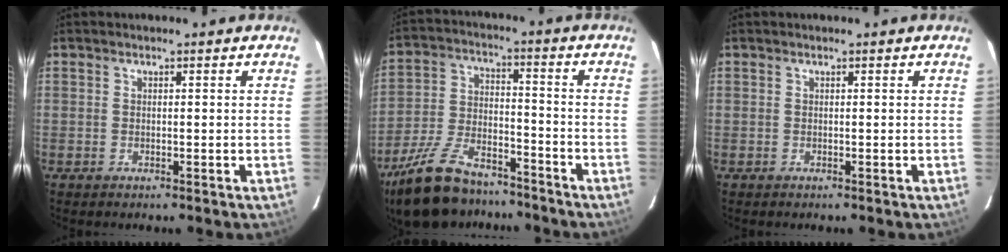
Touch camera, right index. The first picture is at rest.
{"total": 19.3, "force": [-15.0, 7.7, 9.4], "torque": [-0.202, -0.011, -0.248]}
{"total": 0.0}